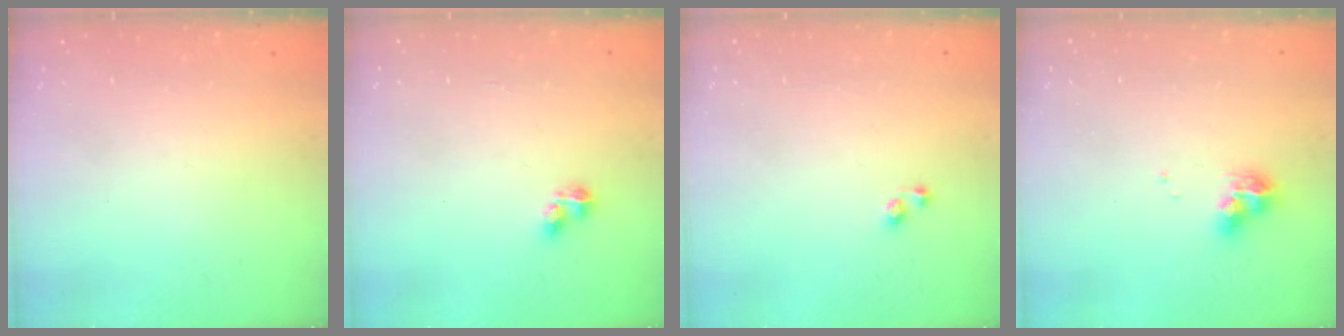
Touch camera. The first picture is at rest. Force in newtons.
{"total": 3.1, "press": 3.0, "slide": 0.7}
{"total": 3.1, "press": 3.0, "slide": 0.5}
{"total": 7.3, "press": 7.2, "slide": 0.4}